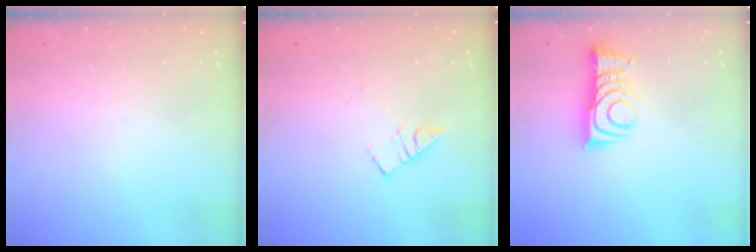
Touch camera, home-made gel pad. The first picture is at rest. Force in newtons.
{"total": 3.9, "press": 3.9, "slide": 0.5}
{"total": 10.0, "press": 9.9, "slide": 1.0}